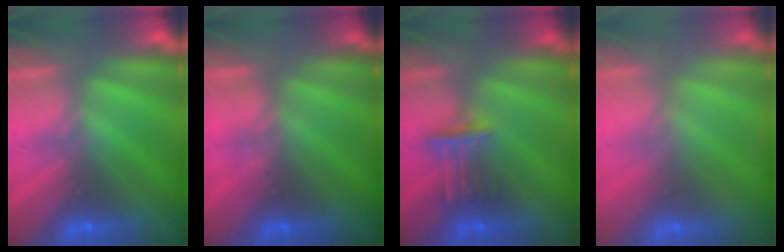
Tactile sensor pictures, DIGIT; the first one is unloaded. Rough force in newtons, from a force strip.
{"total": 3.3}
{"total": 3.3}
{"total": 2.4}